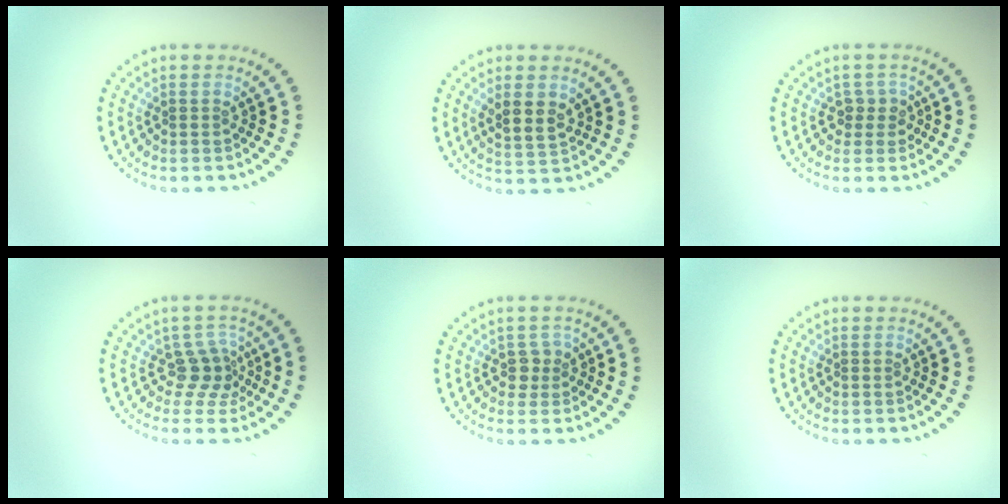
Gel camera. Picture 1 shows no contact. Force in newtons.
{"total": 2.5, "press": 2.3, "slide": 1.0}
{"total": 1.5, "press": 1.3, "slide": 0.8}
{"total": 2.5, "press": 1.8, "slide": 1.7}
{"total": 1.6, "press": 1.4, "slide": 0.8}
{"total": 0.0}